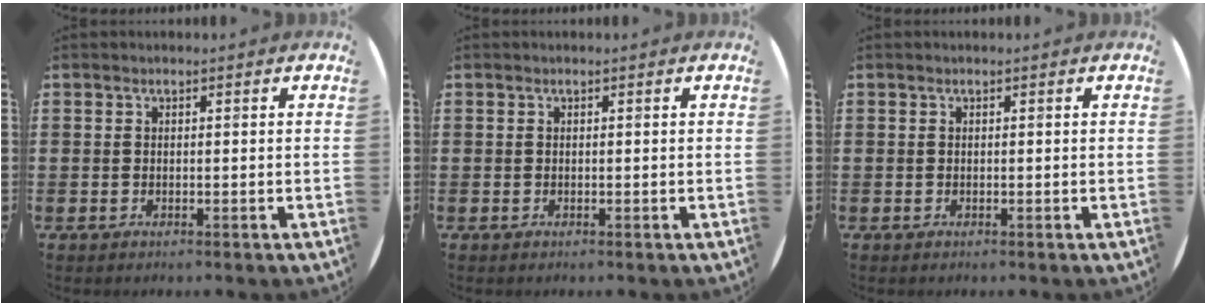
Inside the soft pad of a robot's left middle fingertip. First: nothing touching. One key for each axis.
{"total": 0.0}
{"total": 0.0}